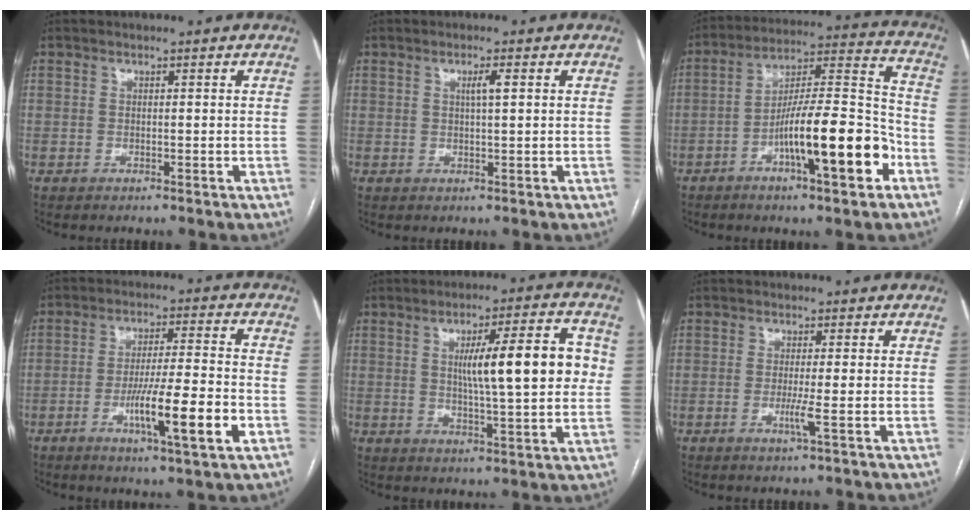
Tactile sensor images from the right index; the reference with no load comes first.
{"total": 2.1, "force": [0.6, 0.0, 2.0], "torque": [-0.037, 0.000, 0.010]}
{"total": 16.7, "force": [-6.8, 2.2, 15.1], "torque": [-0.246, 0.008, -0.107]}
{"total": 11.5, "force": [-4.0, 0.3, 10.8], "torque": [-0.182, -0.009, -0.066]}
{"total": 13.2, "force": [2.3, 1.5, 12.9], "torque": [-0.188, 0.015, 0.035]}
{"total": 2.5, "force": [-0.7, -0.6, 2.3], "torque": [-0.046, -0.006, -0.014]}